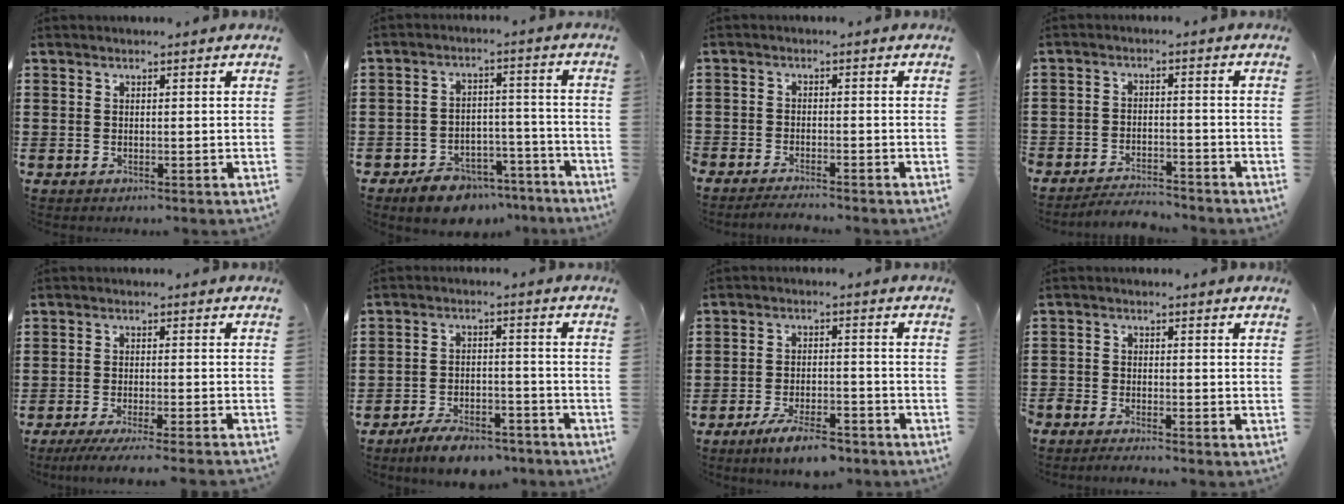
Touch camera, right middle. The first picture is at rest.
{"total": 6.4, "force": [-5.7, 2.4, 1.6], "torque": [-0.020, 0.030, -0.106]}
{"total": 2.4, "force": [-2.4, 0.1, 0.0], "torque": [-0.006, 0.000, -0.051]}
{"total": 3.8, "force": [-3.8, 0.5, 0.0], "torque": [-0.006, 0.006, -0.081]}
{"total": 3.4, "force": [-2.9, -0.5, 1.6], "torque": [-0.033, -0.012, -0.057]}
{"total": 5.7, "force": [-5.3, 1.1, 1.9], "torque": [-0.041, 0.005, -0.103]}
{"total": 5.7, "force": [-4.7, 1.0, 3.0], "torque": [-0.059, 0.000, -0.088]}
{"total": 2.5, "force": [-2.5, 0.1, -0.1], "torque": [-0.004, 0.001, -0.054]}